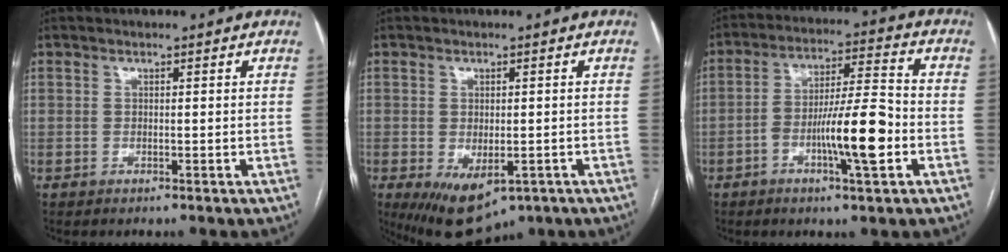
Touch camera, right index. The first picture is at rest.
{"total": 9.6, "force": [-4.8, 4.9, 6.7], "torque": [-0.109, -0.018, -0.060]}
{"total": 11.5, "force": [-3.7, 1.3, 10.8], "torque": [-0.186, 0.009, -0.062]}